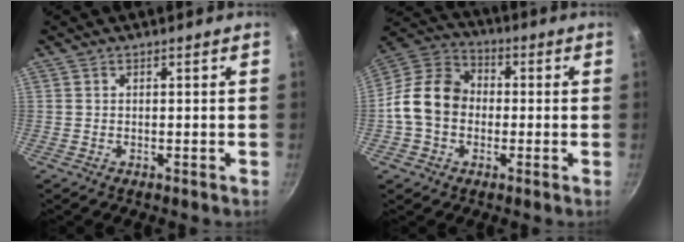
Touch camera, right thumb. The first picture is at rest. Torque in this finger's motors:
{"motor_torque": [1.76, 2.01, 1.19, -0.83, 0.11]}